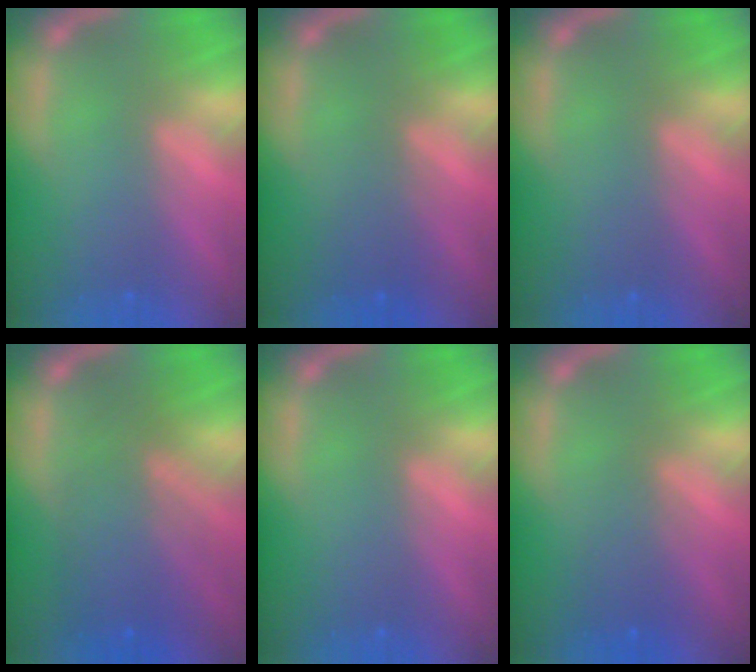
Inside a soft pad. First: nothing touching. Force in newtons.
{"total": 2.0}
{"total": 0.0}
{"total": 7.1}
{"total": 0.0}
{"total": 2.5}